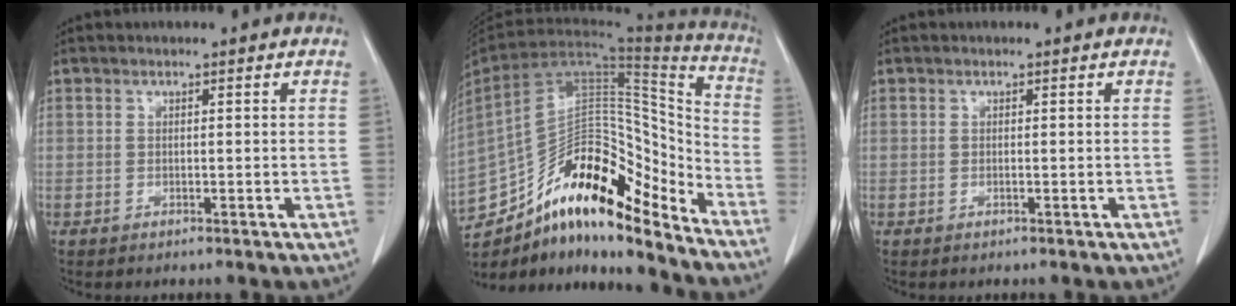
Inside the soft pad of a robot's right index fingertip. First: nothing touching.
{"total": 26.4, "force": [-18.7, 8.6, 16.5], "torque": [-0.328, 0.014, -0.310]}
{"total": 0.0}